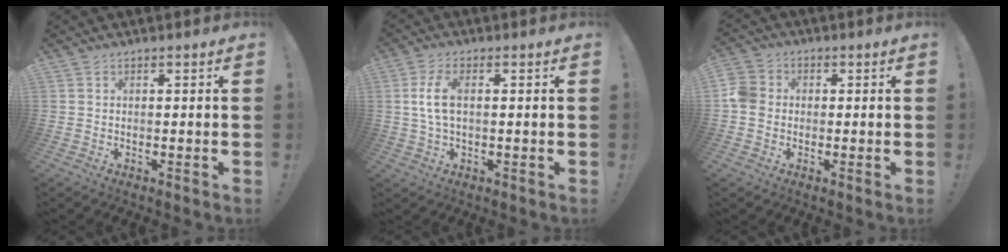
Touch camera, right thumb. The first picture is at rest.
{"total": 6.8, "force": [0.7, 3.1, 6.0], "torque": [-0.120, -0.007, 0.011]}
{"total": 6.0, "force": [-1.0, 5.2, 2.8], "torque": [-0.065, 0.022, -0.015]}